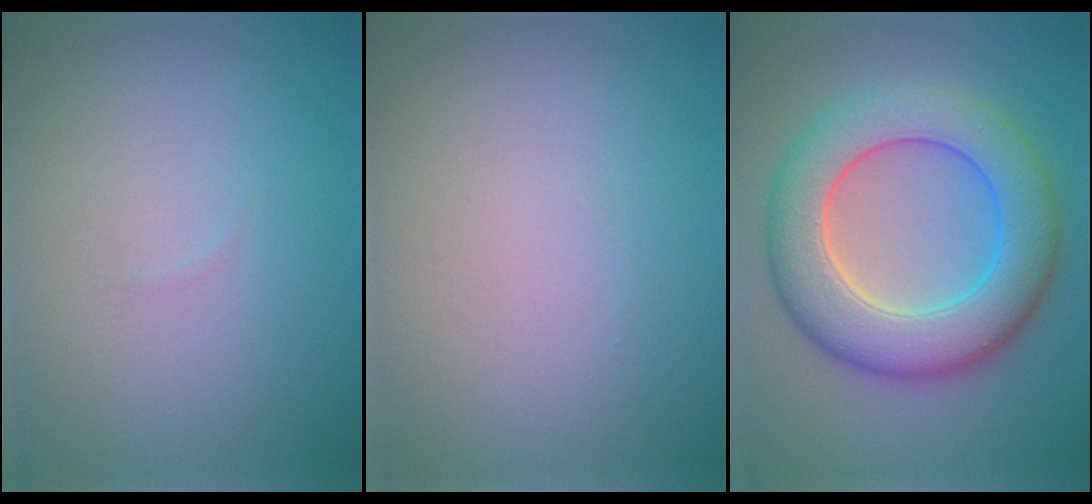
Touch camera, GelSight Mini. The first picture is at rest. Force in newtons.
{"total": 0.0}
{"total": 9.0, "press": 9.0, "slide": 0.3}